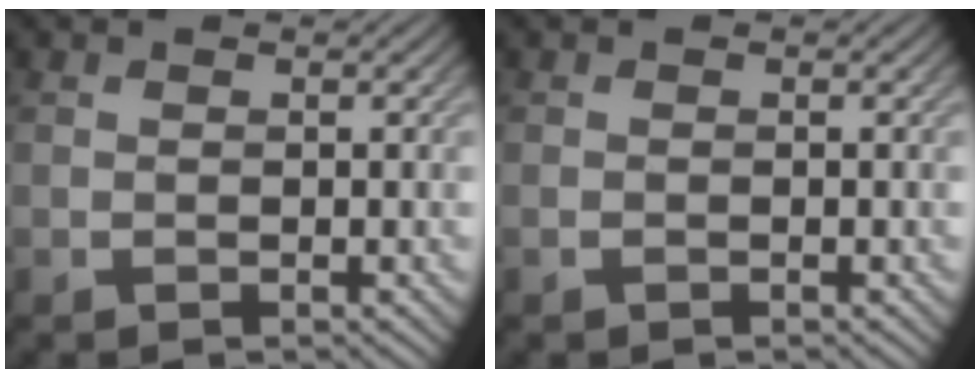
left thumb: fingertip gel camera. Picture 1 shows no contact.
{"total": 0.0}